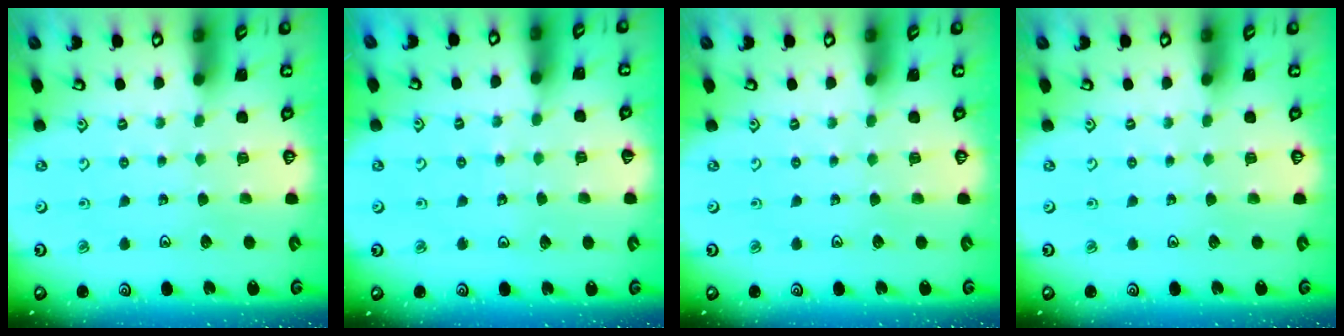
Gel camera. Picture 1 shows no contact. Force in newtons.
{"total": 4.1, "press": 4.1, "slide": 0.6}
{"total": 0.0}
{"total": 0.0}